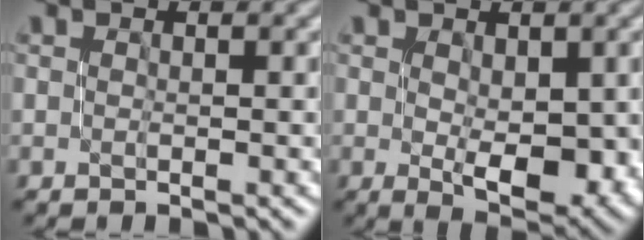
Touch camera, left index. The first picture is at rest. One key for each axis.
{"total": 5.5, "fx": -0.2, "fy": 2.9, "fz": 4.7, "tx": -0.084, "ty": -0.009, "tz": 0.007}